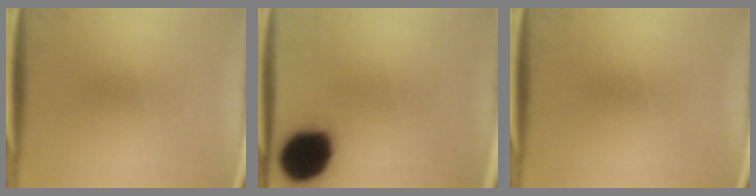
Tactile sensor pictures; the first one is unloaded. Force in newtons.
{"total": 18.4}
{"total": 0.0}